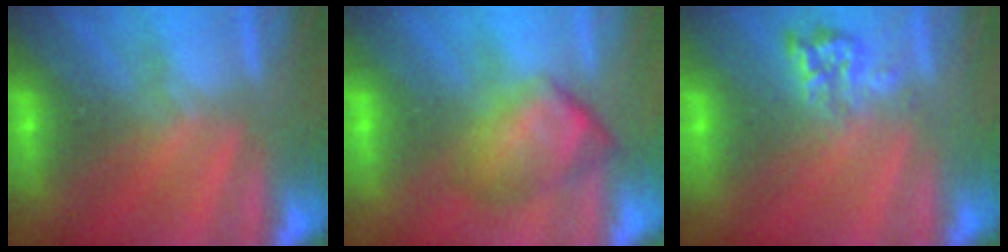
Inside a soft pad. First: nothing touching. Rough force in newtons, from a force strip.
{"total": 4.7}
{"total": 2.4}